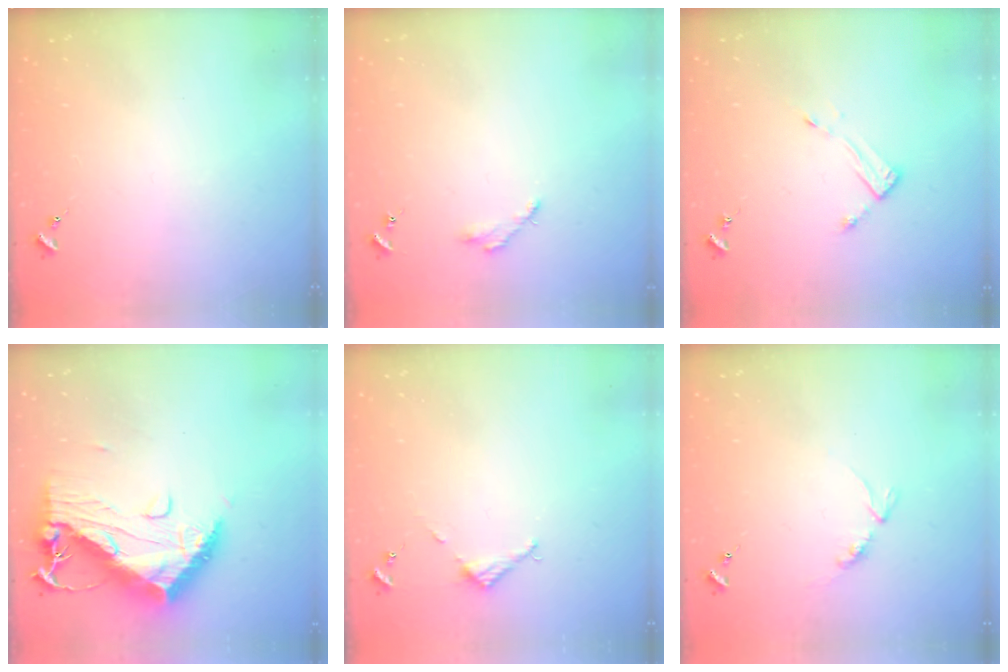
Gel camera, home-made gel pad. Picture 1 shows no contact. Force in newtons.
{"total": 2.8, "press": 2.8, "slide": 0.3}
{"total": 3.9, "press": 3.9, "slide": 0.2}
{"total": 18.8, "press": 18.7, "slide": 1.7}
{"total": 2.7, "press": 2.7, "slide": 0.2}
{"total": 4.7, "press": 4.7, "slide": 0.7}